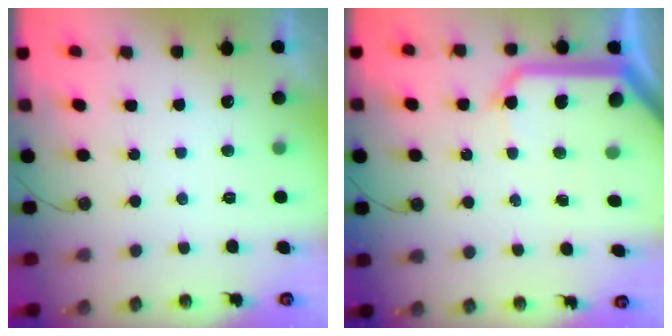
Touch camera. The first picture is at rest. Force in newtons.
{"total": 18.3, "press": 18.1, "slide": 2.4}